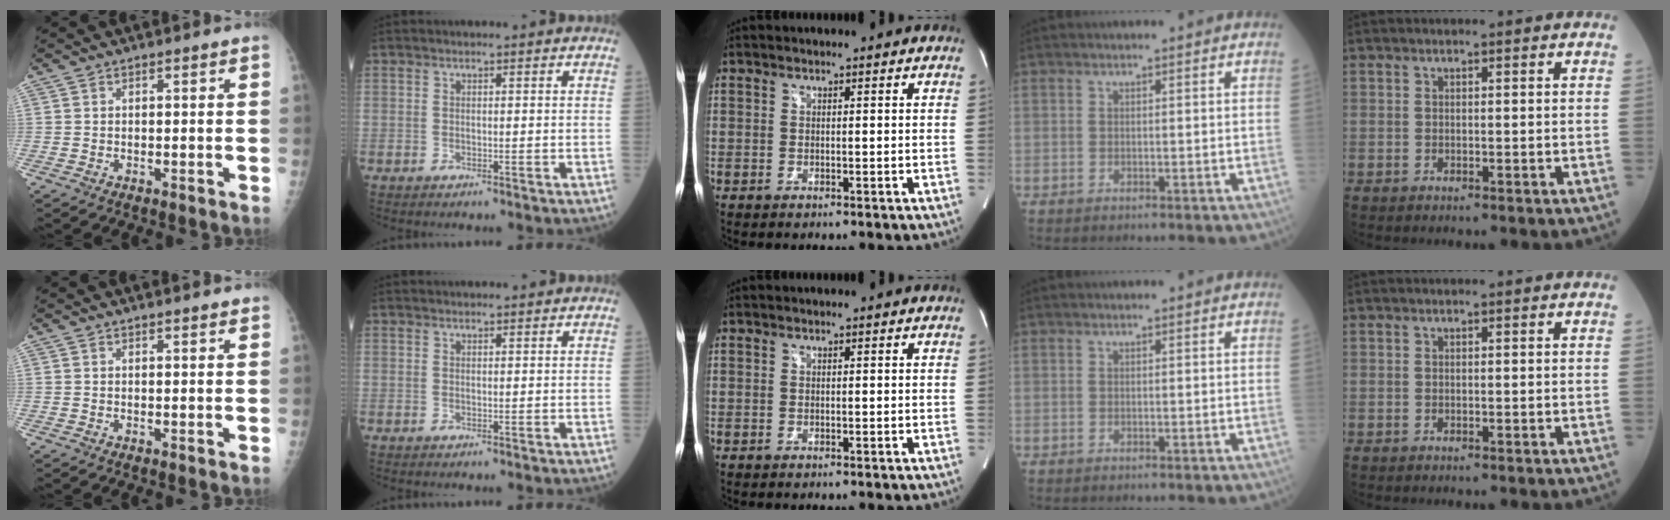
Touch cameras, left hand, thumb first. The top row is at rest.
{"thumb": {"total": 2.2, "force": [2.0, 0.3, 0.8], "torque": [-0.003, -0.003, 0.022]}, "index": {"total": 2.5, "force": [2.4, 0.3, 0.5], "torque": [-0.005, 0.020, 0.030]}}